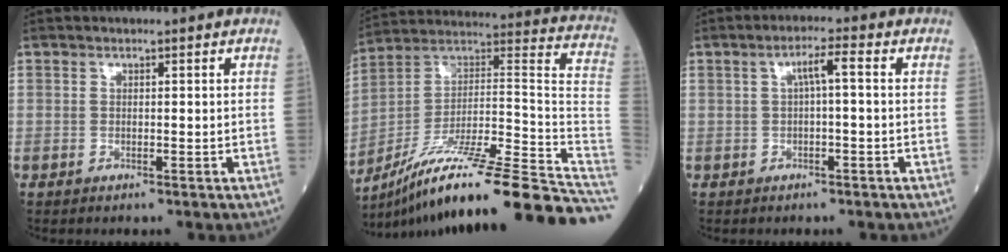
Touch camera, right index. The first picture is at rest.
{"total": 30.5, "force": [-23.4, 0.1, 19.6], "torque": [-0.195, 0.017, -0.360]}
{"total": 3.1, "force": [0.3, 0.2, 3.1], "torque": [-0.053, 0.012, 0.006]}